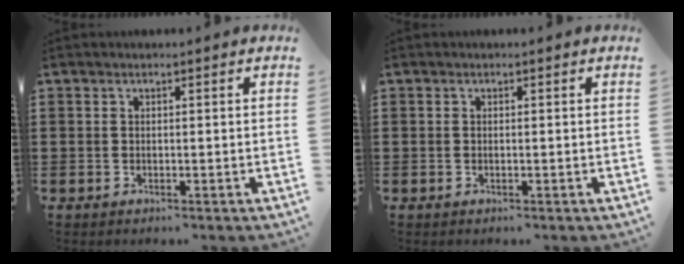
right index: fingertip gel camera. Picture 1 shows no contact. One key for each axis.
{"total": 0.0}